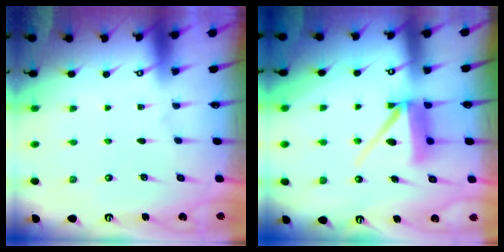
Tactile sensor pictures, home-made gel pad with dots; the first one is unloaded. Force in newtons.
{"total": 11.5, "press": 11.4, "slide": 0.7}